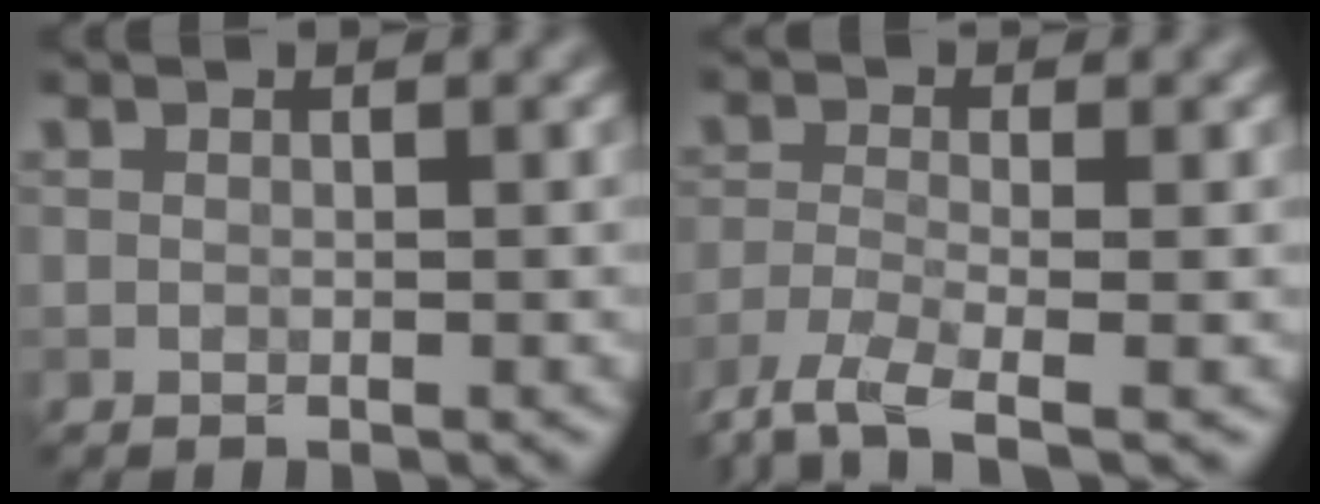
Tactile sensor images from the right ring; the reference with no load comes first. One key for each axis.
{"total": 5.4, "fx": -4.1, "fy": 1.3, "fz": 3.1, "tx": -0.069, "ty": -0.013, "tz": -0.091}